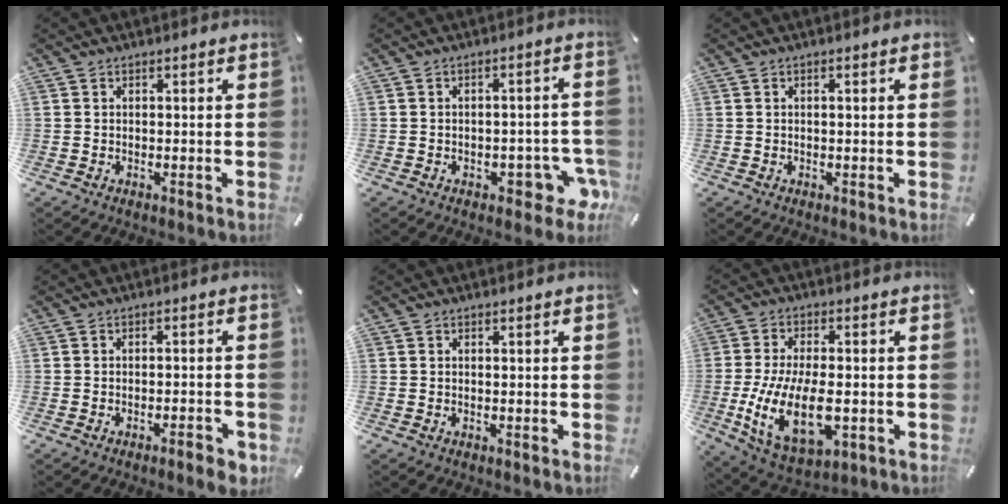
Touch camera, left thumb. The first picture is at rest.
{"total": 8.7, "force": [-3.5, 4.5, 6.6], "torque": [-0.062, 0.009, -0.054]}
{"total": 0.9, "force": [0.1, 0.1, 0.8], "torque": [-0.016, 0.001, 0.002]}
{"total": 3.9, "force": [-2.4, 1.1, 2.9], "torque": [-0.042, 0.010, -0.041]}
{"total": 0.0}
{"total": 16.1, "force": [-3.3, 8.8, 13.1], "torque": [-0.258, -0.010, -0.054]}